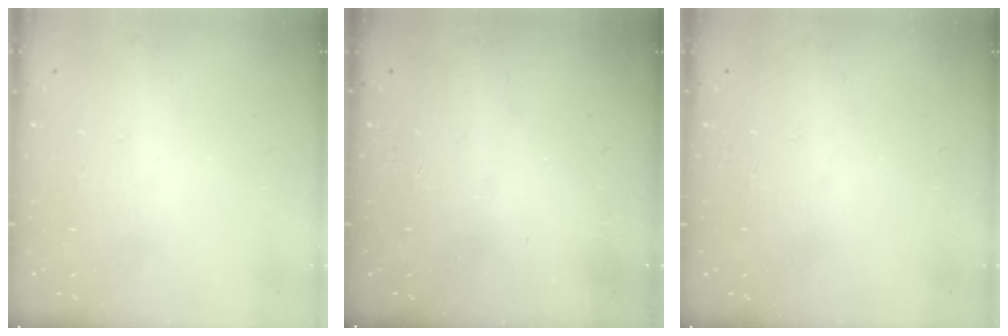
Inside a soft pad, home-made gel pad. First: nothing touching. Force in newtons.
{"total": 2.4, "press": 2.3, "slide": 0.8}
{"total": 0.0}